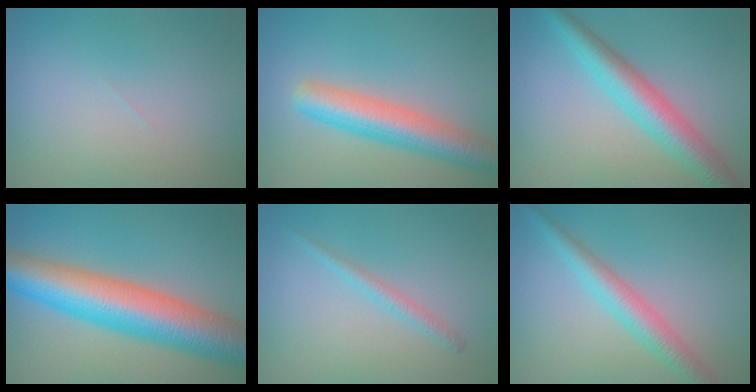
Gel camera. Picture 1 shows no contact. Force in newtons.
{"total": 6.2, "press": 6.2, "slide": 0.3}
{"total": 5.9, "press": 5.9, "slide": 0.2}
{"total": 11.9, "press": 11.9, "slide": 0.1}
{"total": 1.4, "press": 1.4, "slide": 0.1}
{"total": 3.9, "press": 3.9, "slide": 0.1}